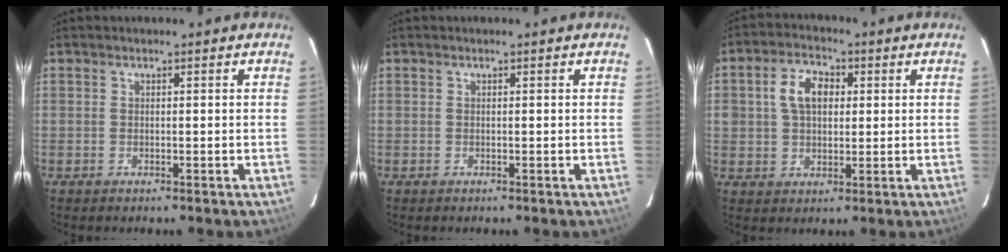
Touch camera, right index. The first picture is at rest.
{"total": 0.0}
{"total": 7.3, "force": [1.6, 5.2, 5.0], "torque": [-0.094, 0.022, 0.031]}